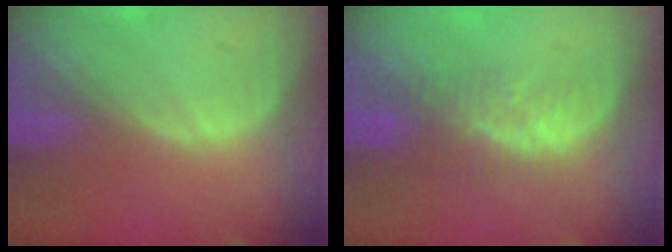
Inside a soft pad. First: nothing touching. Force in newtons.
{"total": 4.5, "press": 4.2, "slide": 1.7}